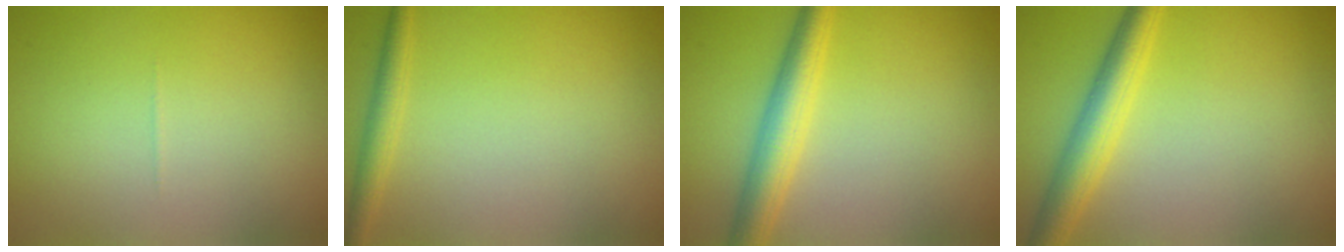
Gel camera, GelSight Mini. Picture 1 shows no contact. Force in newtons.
{"total": 1.8, "press": 1.8, "slide": 0.1}
{"total": 4.1, "press": 4.1, "slide": 0.0}
{"total": 4.2, "press": 4.2, "slide": 0.1}